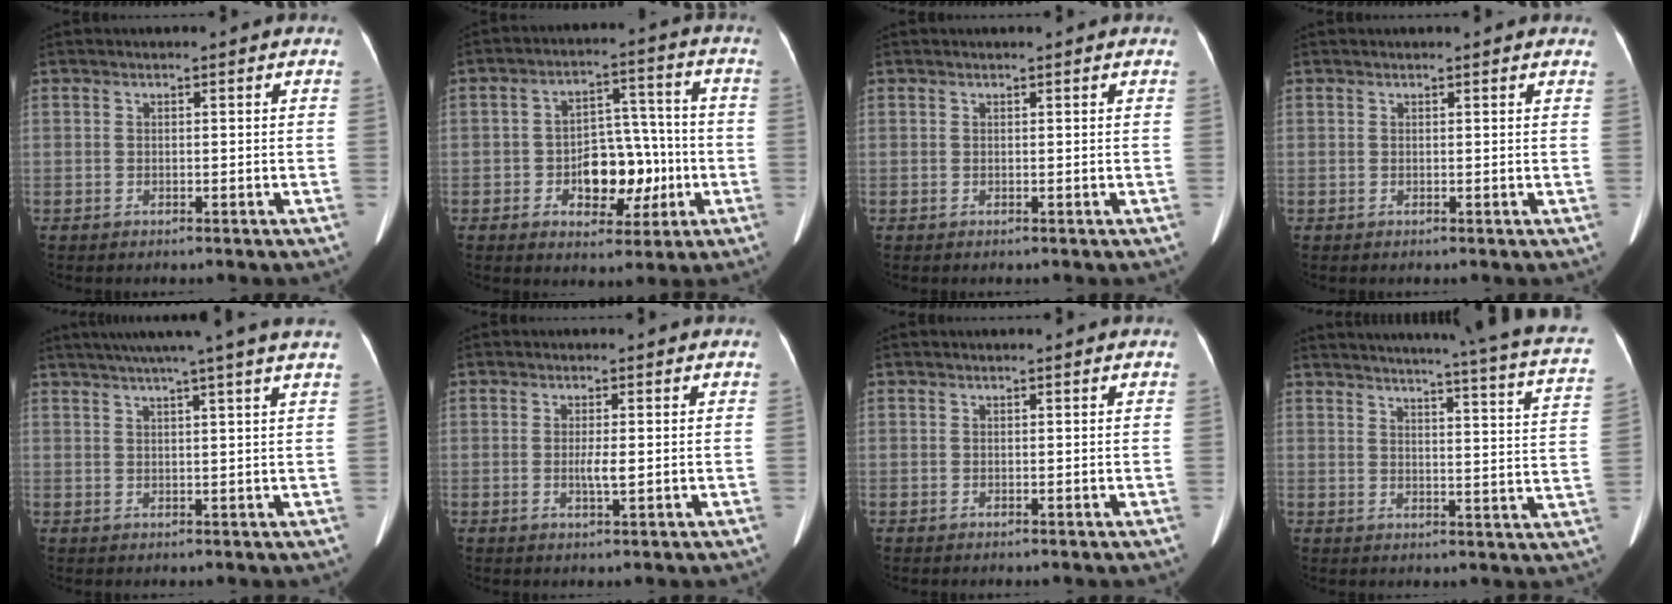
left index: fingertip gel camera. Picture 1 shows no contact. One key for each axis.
{"total": 9.7, "fx": -2.4, "fy": 5.7, "fz": 7.4, "tx": -0.110, "ty": 0.028, "tz": -0.030}
{"total": 0.9, "fx": 0.9, "fy": -0.1, "fz": 0.4, "tx": -0.006, "ty": 0.011, "tz": 0.013}
{"total": 4.5, "fx": 4.1, "fy": 0.9, "fz": 1.6, "tx": -0.014, "ty": 0.023, "tz": 0.034}
{"total": 12.7, "fx": 10.3, "fy": -1.9, "fz": 7.2, "tx": -0.117, "ty": 0.007, "tz": 0.125}
{"total": 2.0, "fx": 0.0, "fy": 0.1, "fz": 2.0, "tx": -0.039, "ty": -0.003, "tz": -0.002}
{"total": 1.0, "fx": 1.0, "fy": 0.0, "fz": 0.3, "tx": -0.007, "ty": 0.014, "tz": 0.013}
{"total": 24.3, "fx": 20.8, "fy": 0.4, "fz": 12.6, "tx": -0.175, "ty": -0.046, "tz": 0.237}